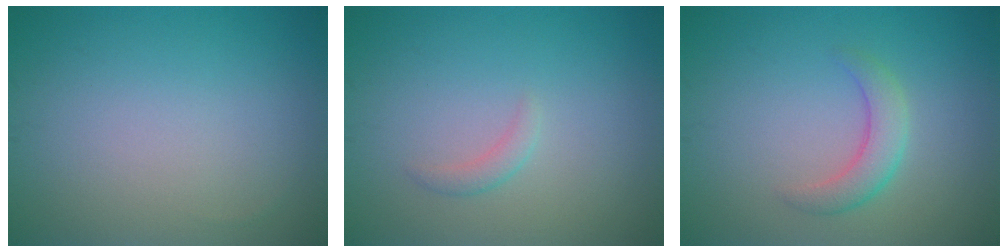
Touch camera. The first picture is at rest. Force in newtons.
{"total": 1.0, "press": 1.0, "slide": 0.0}
{"total": 2.6, "press": 2.6, "slide": 0.3}